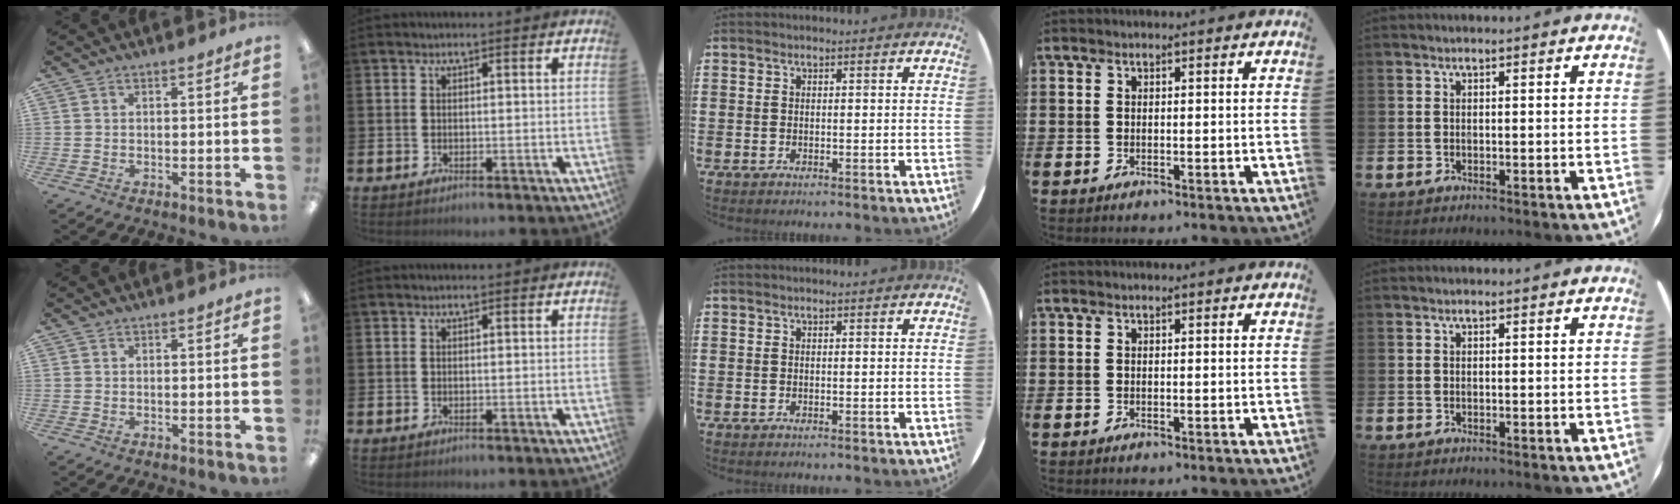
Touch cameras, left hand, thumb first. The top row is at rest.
{}